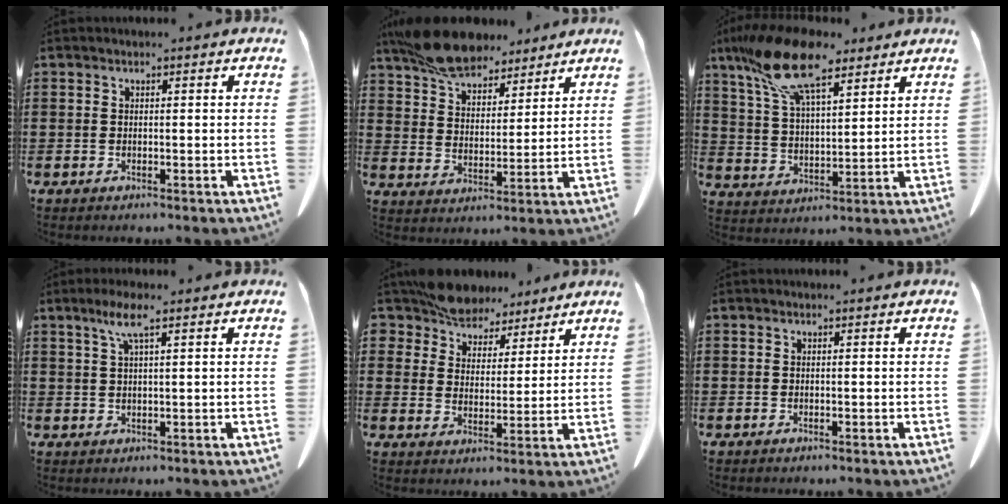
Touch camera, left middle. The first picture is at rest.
{"total": 10.8, "force": [9.3, 3.6, 4.0], "torque": [-0.102, -0.023, 0.178]}
{"total": 14.0, "force": [9.9, 4.5, 8.9], "torque": [-0.204, -0.017, 0.177]}
{"total": 4.1, "force": [2.3, 0.5, 3.4], "torque": [-0.073, 0.005, 0.038]}
{"total": 7.2, "force": [6.6, 2.8, 0.7], "torque": [-0.050, -0.026, 0.124]}
{"total": 0.0}